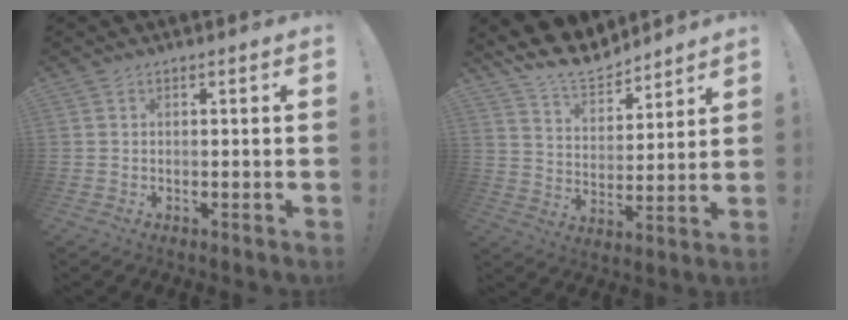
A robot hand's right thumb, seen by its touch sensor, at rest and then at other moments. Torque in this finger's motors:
{"motor_torque": [0.35, 1.07, 0.21, 0.25, 0.00]}